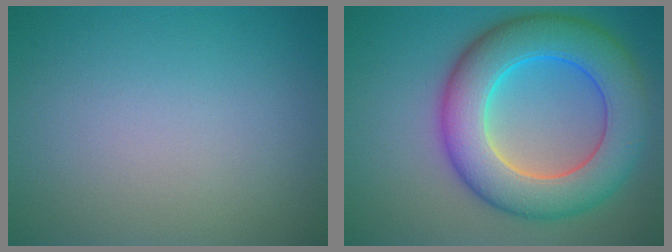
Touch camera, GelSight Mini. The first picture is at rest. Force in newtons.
{"total": 10.2, "press": 10.2, "slide": 0.1}